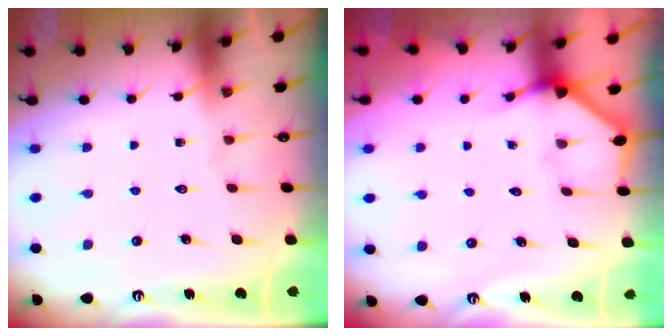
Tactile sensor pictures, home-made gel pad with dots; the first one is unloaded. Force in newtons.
{"total": 2.5, "press": 2.5, "slide": 0.2}